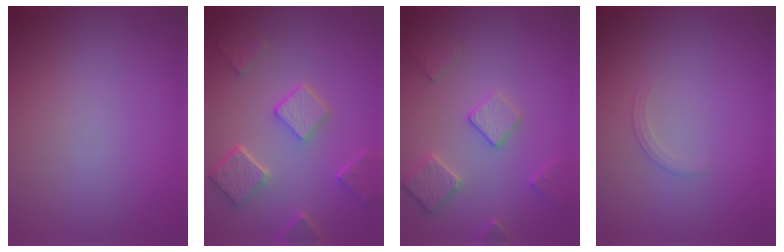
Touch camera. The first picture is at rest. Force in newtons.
{"total": 4.9, "press": 3.9, "slide": 3.0}
{"total": 3.3, "press": 3.1, "slide": 1.3}
{"total": 1.0, "press": 1.0, "slide": 0.0}